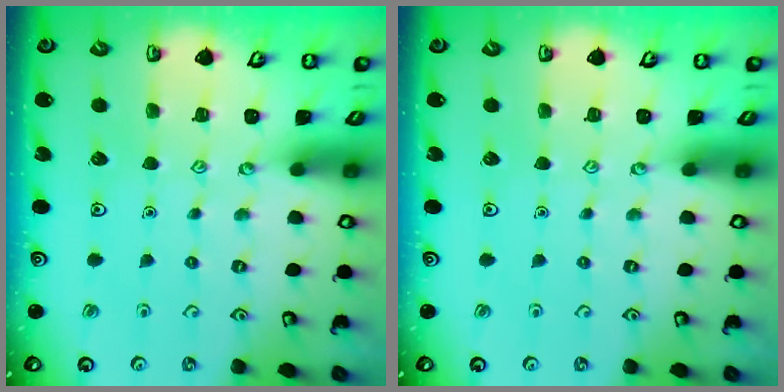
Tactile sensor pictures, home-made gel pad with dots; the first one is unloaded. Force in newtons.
{"total": 0.0}